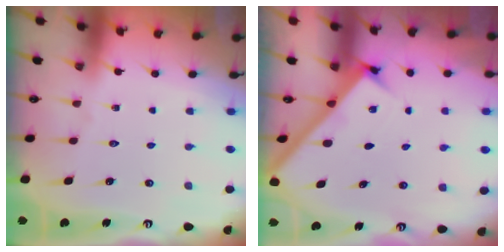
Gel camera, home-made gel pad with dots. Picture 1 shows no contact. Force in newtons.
{"total": 2.6, "press": 2.5, "slide": 0.3}